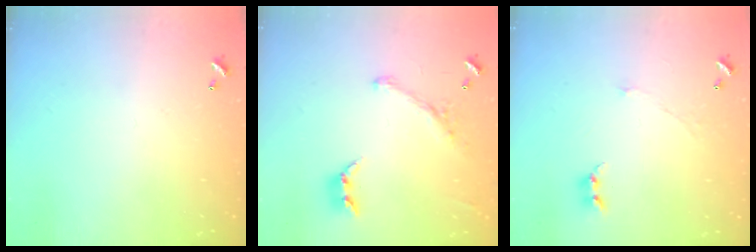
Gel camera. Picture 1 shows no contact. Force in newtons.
{"total": 2.4, "press": 2.0, "slide": 1.3}
{"total": 1.1, "press": 1.1, "slide": 0.4}